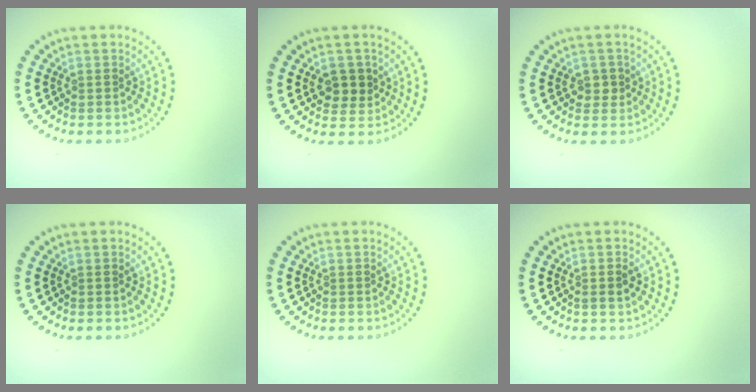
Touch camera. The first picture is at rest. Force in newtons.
{"total": 2.4, "press": 2.3, "slide": 0.7}
{"total": 1.5, "press": 1.4, "slide": 0.5}
{"total": 0.0}
{"total": 0.0}
{"total": 1.0, "press": 1.0, "slide": 0.3}